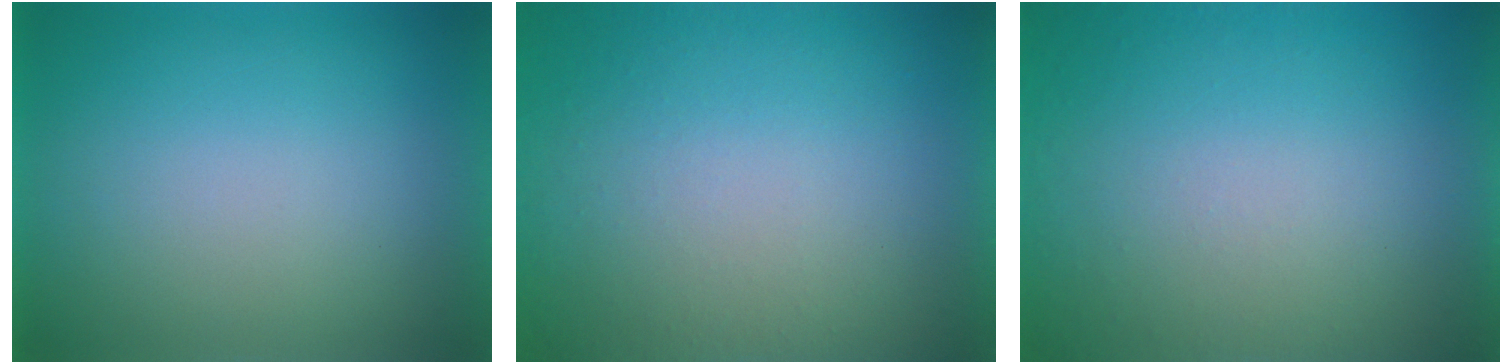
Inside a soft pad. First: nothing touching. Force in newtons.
{"total": 9.8}
{"total": 5.6}